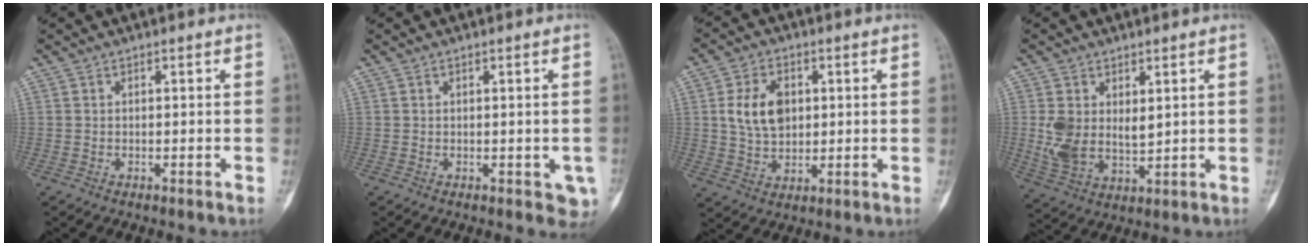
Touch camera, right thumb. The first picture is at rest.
{"total": 2.7, "force": [-0.3, 1.7, 2.1], "torque": [-0.005, -0.001, 0.000]}
{"total": 9.4, "force": [1.8, 6.5, 6.6], "torque": [-0.104, -0.004, 0.038]}
{"total": 8.5, "force": [1.8, 5.6, 6.2], "torque": [-0.112, -0.015, 0.050]}